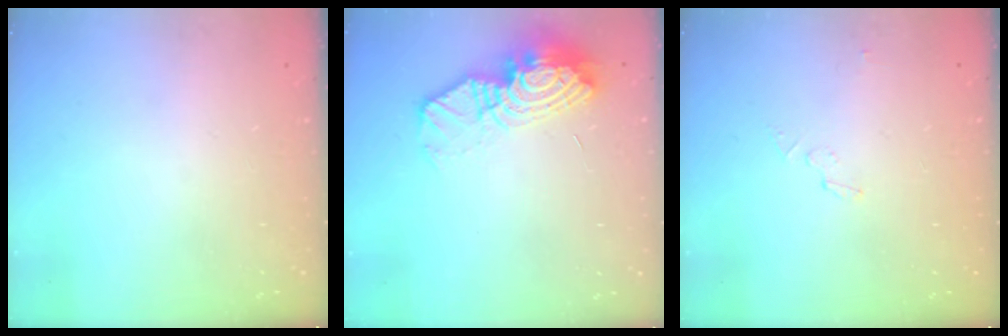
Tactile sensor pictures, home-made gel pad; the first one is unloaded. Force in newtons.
{"total": 14.0, "press": 13.9, "slide": 1.3}
{"total": 2.9, "press": 2.9, "slide": 0.2}